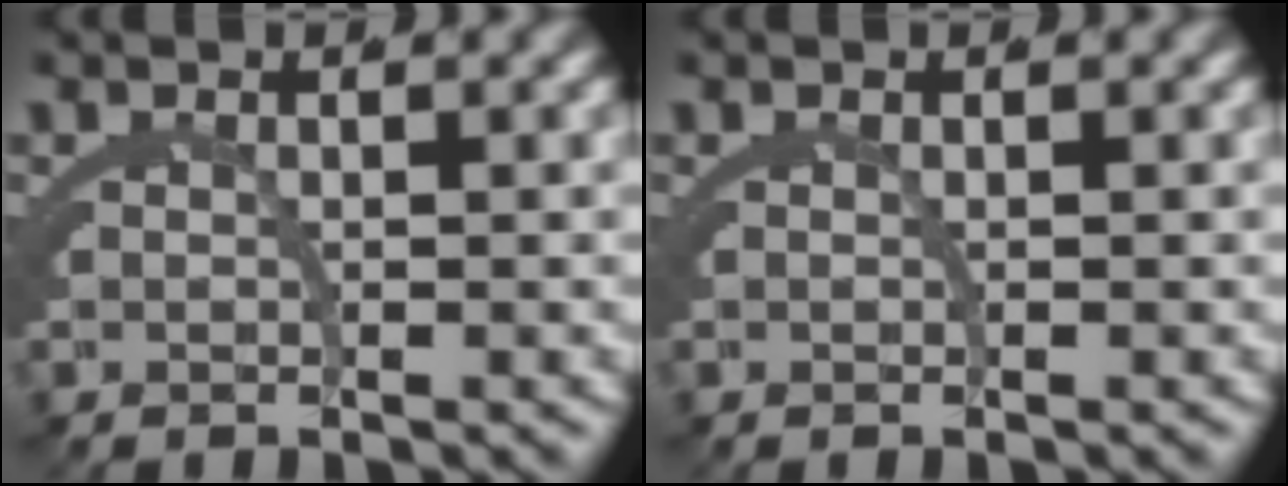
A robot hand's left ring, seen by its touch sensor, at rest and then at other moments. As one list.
[{"total": 0.0}]